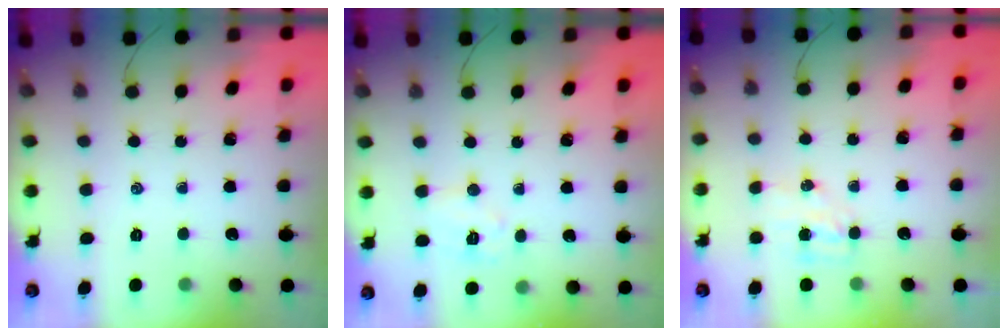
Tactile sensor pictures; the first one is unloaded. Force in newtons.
{"total": 6.7, "press": 6.6, "slide": 0.9}
{"total": 4.3, "press": 4.3, "slide": 0.5}